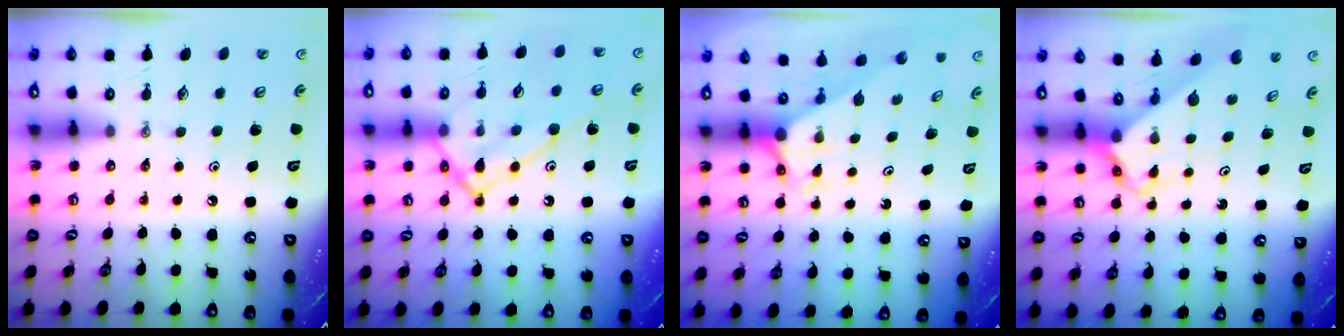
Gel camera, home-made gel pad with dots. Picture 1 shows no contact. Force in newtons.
{"total": 15.9, "press": 15.9, "slide": 1.1}
{"total": 2.9, "press": 2.9, "slide": 0.0}
{"total": 2.9, "press": 2.9, "slide": 0.3}